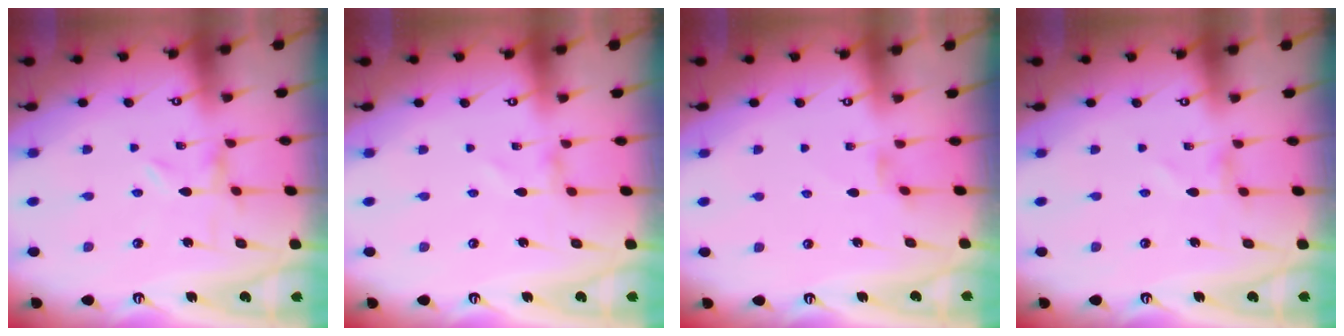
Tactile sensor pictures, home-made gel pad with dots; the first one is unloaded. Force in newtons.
{"total": 0.9, "press": 0.9, "slide": 0.1}
{"total": 1.2, "press": 1.1, "slide": 0.3}
{"total": 0.0}